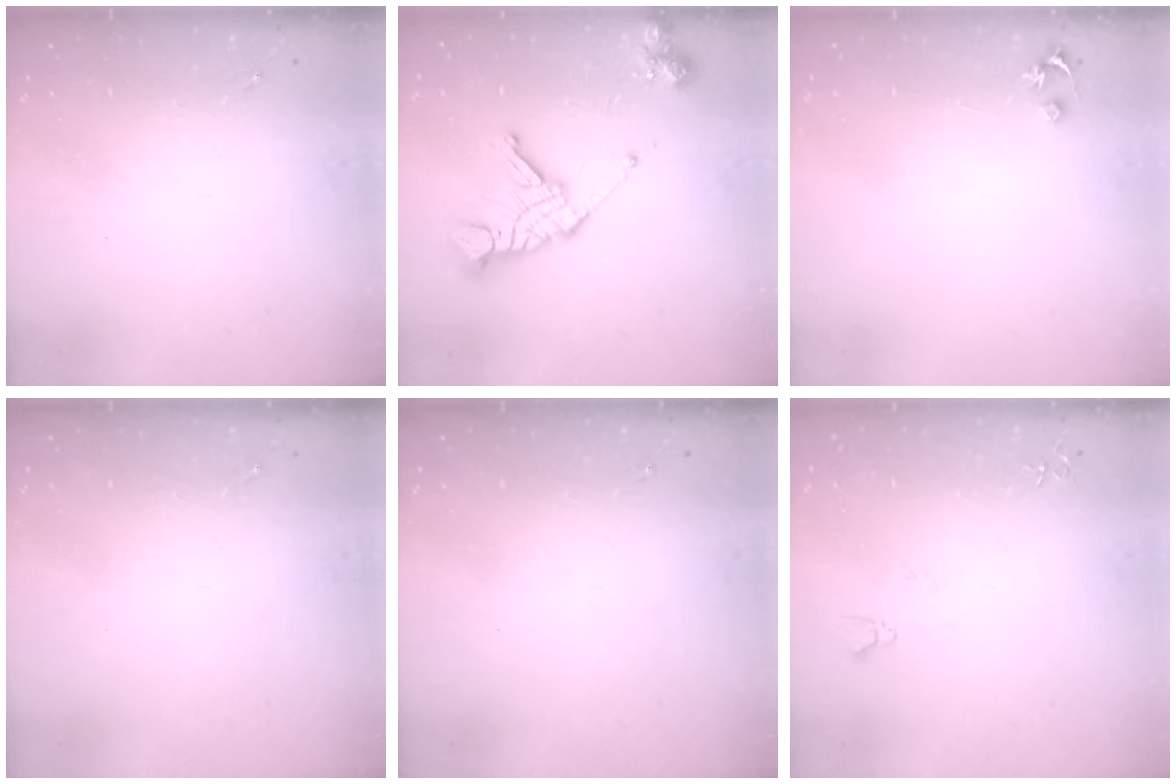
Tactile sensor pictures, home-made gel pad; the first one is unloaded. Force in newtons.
{"total": 16.3, "press": 16.2, "slide": 1.8}
{"total": 3.5, "press": 3.5, "slide": 0.3}
{"total": 0.0}
{"total": 0.0}
{"total": 4.9, "press": 4.9, "slide": 0.6}